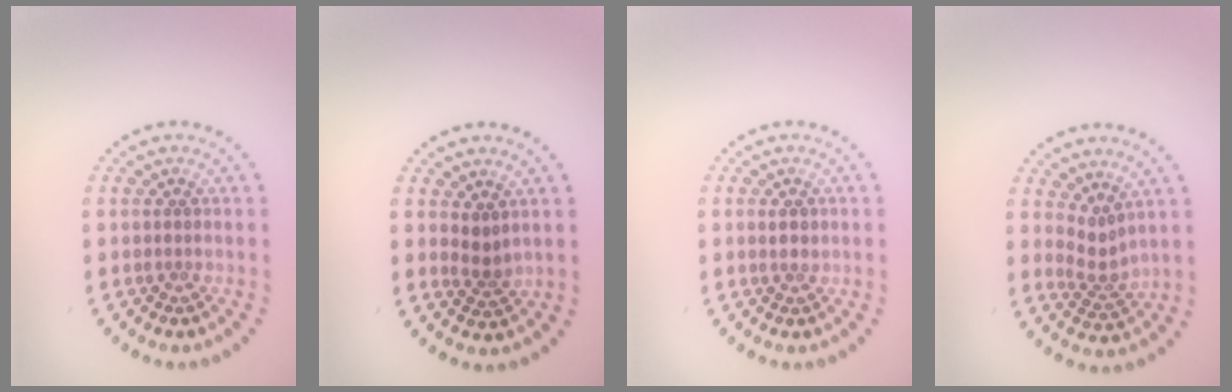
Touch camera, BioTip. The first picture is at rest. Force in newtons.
{"total": 1.7, "press": 1.3, "slide": 1.0}
{"total": 1.1, "press": 1.1, "slide": 0.4}
{"total": 2.3, "press": 1.5, "slide": 1.7}